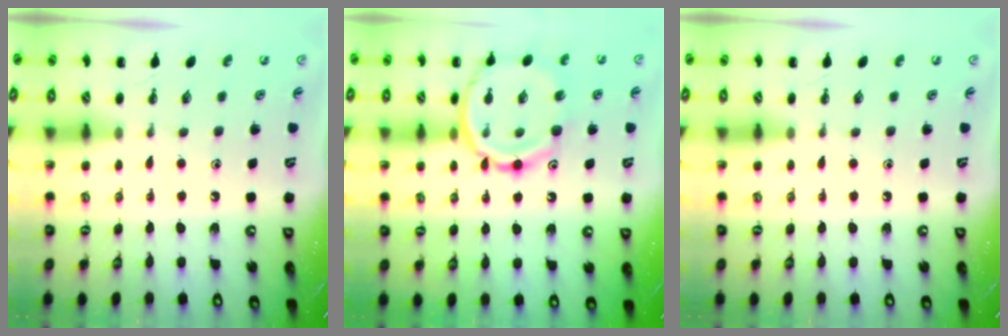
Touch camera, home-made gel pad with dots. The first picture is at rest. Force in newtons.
{"total": 16.3, "press": 16.1, "slide": 2.5}
{"total": 0.0}